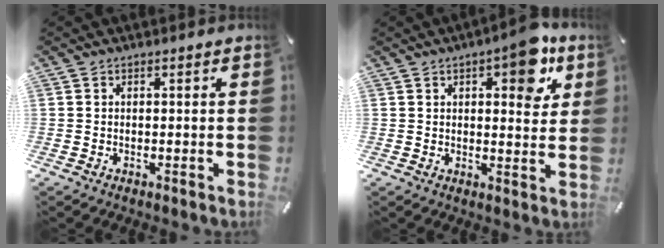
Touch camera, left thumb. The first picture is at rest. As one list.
[{"total": 10.4, "force": [5.2, 4.6, 7.8], "torque": [-0.085, -0.026, 0.081]}]